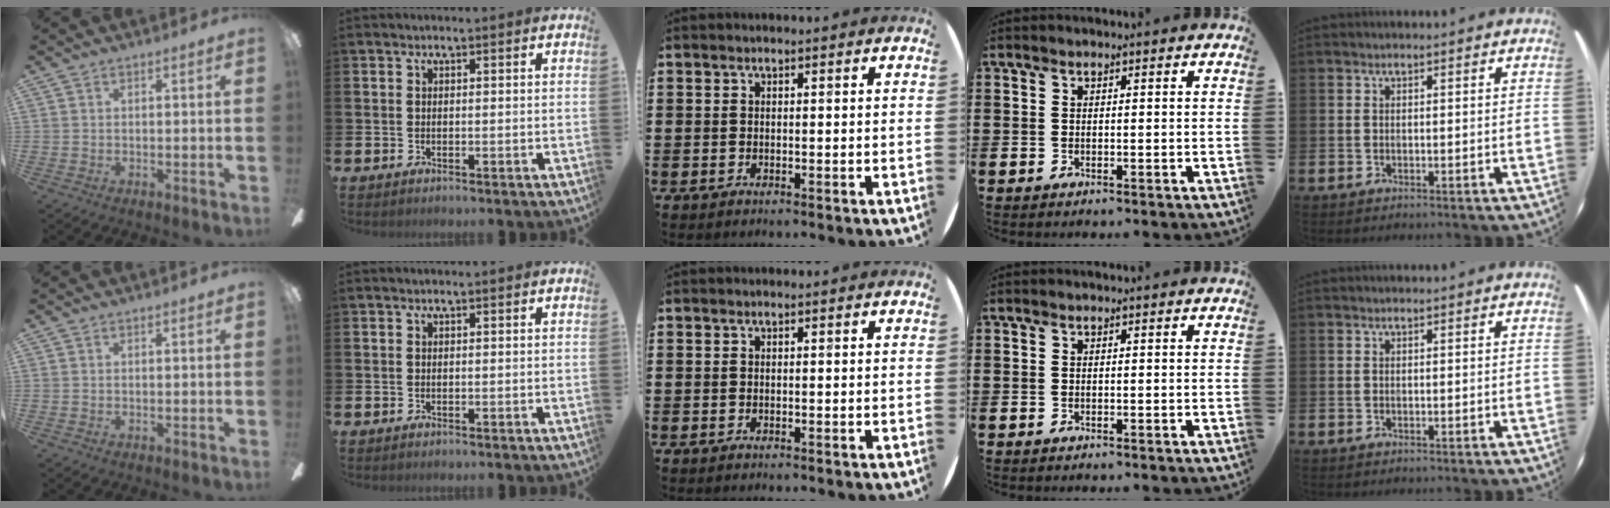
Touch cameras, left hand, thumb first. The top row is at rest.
{}